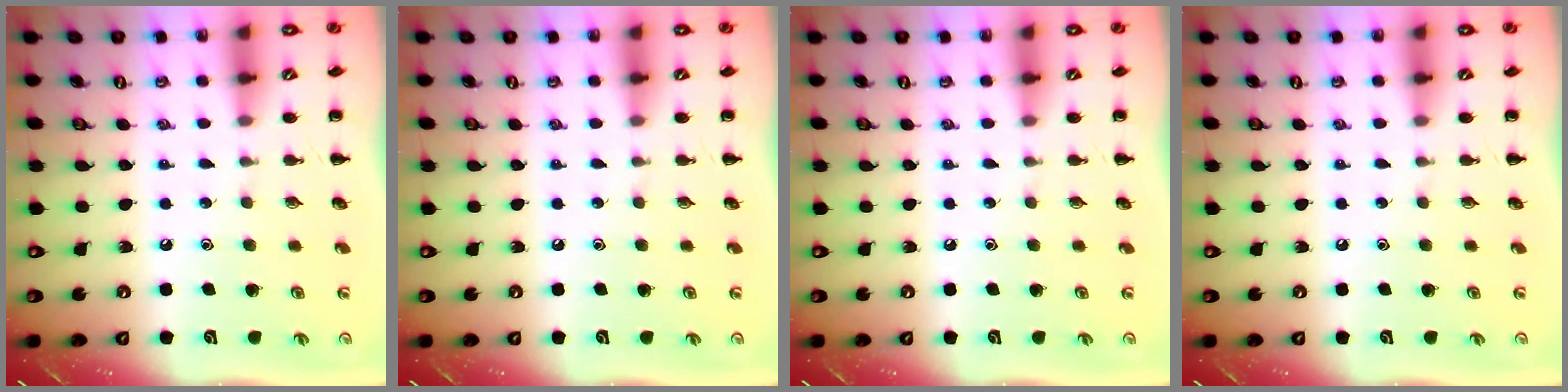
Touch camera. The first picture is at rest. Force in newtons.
{"total": 0.0}
{"total": 0.0}
{"total": 0.0}